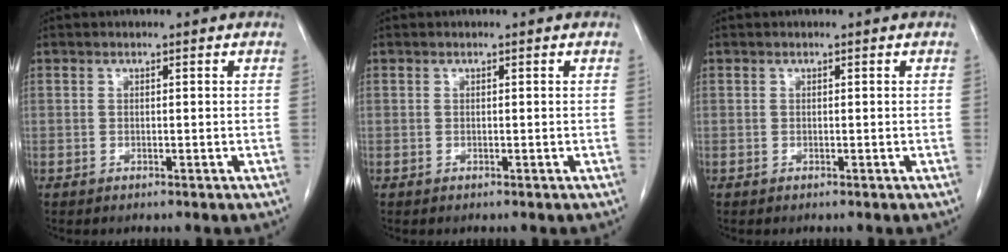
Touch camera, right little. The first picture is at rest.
{"total": 0.0}
{"total": 0.0}